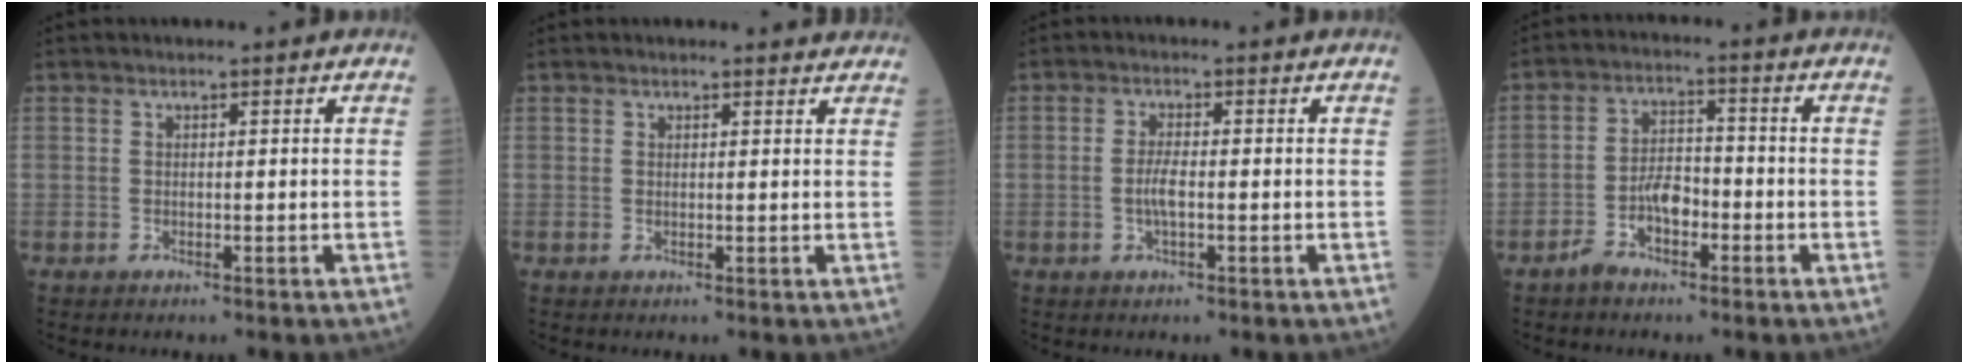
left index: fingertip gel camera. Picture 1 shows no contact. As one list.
[{"total": 1.7, "force": [1.7, 0.3, -0.1], "torque": [-0.007, -0.008, 0.005]}, {"total": 2.4, "force": [-0.5, 0.5, 2.3], "torque": [-0.051, 0.001, -0.012]}, {"total": 5.3, "force": [-2.8, 2.5, 3.8], "torque": [-0.080, 0.008, -0.054]}]